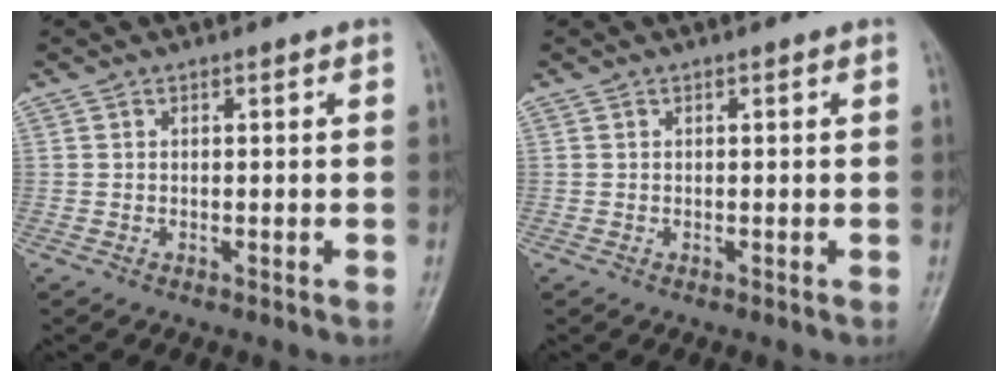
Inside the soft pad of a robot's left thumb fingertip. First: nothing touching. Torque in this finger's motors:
{"motor_torque": [0.00, 0.00, 0.00, 0.00, 0.00]}